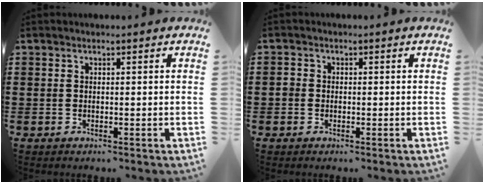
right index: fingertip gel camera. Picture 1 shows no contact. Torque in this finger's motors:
{"motor_torque": [0.90, 1.23, 0.03, 0.02]}